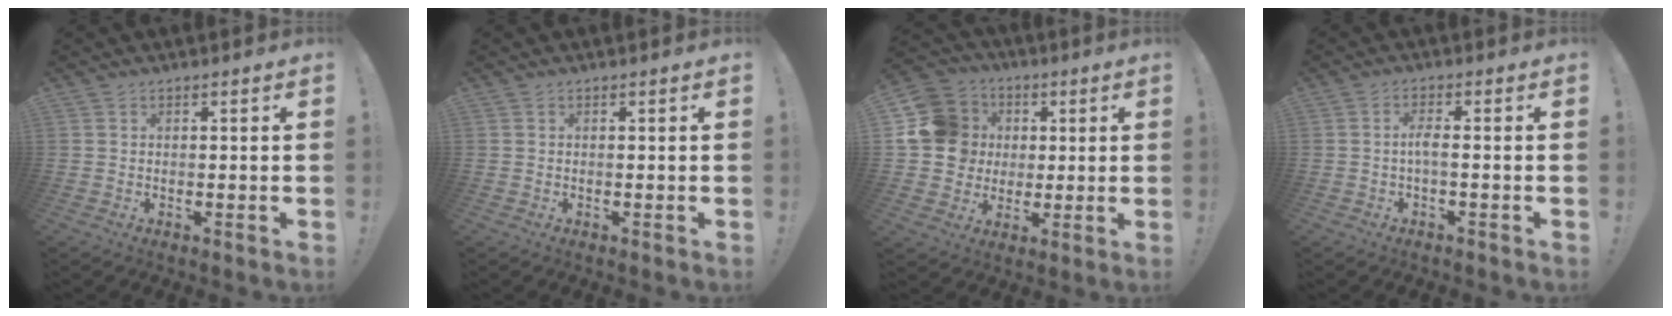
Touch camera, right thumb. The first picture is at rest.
{"total": 0.0}
{"total": 15.7, "force": [2.4, 14.3, 6.1], "torque": [-0.095, 0.002, 0.059]}
{"total": 3.1, "force": [-0.6, 0.4, 3.1], "torque": [-0.061, -0.001, -0.014]}